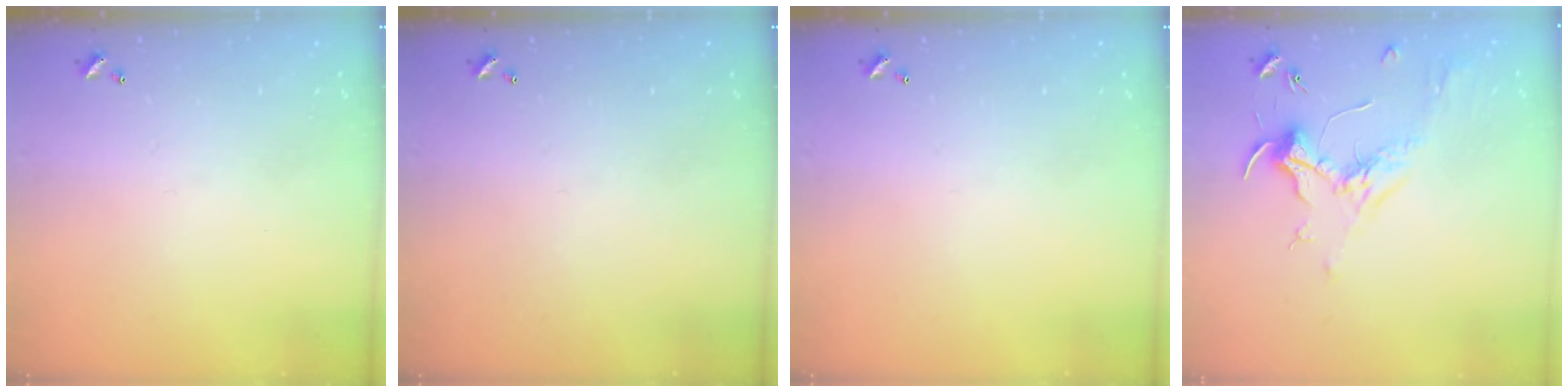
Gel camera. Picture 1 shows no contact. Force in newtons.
{"total": 0.0}
{"total": 0.0}
{"total": 1.8, "press": 1.6, "slide": 0.9}